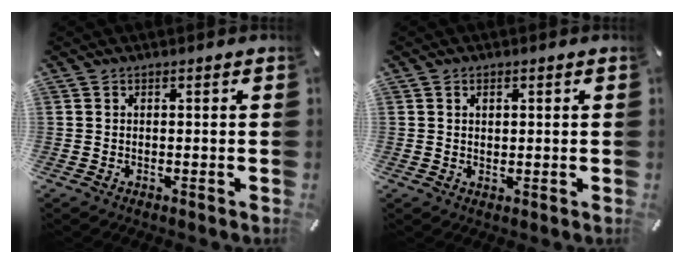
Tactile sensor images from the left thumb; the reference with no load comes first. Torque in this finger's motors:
{"motor_torque": [-0.42, -0.36, -0.19, 0.21, 0.00]}